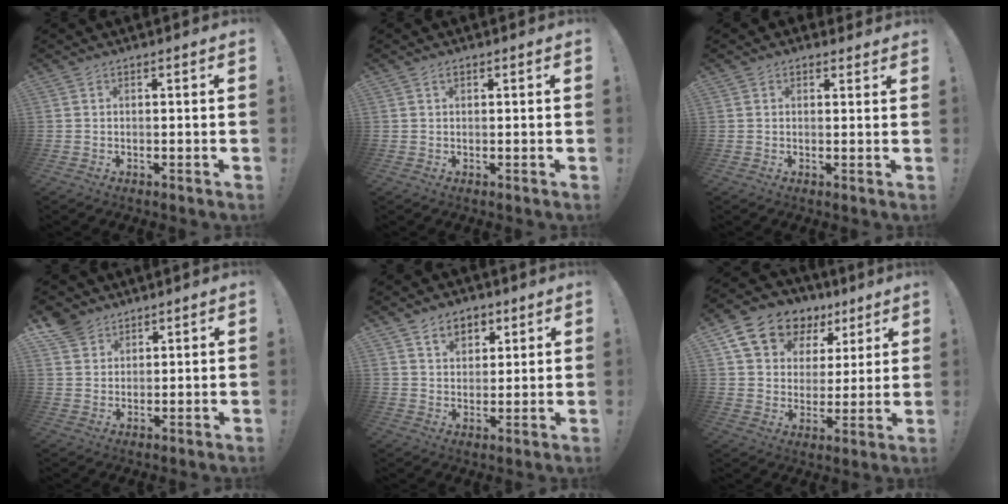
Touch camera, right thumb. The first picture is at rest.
{"total": 0.6, "force": [0.3, 0.4, 0.3], "torque": [-0.006, 0.001, 0.006]}
{"total": 1.7, "force": [1.1, 1.3, 0.1], "torque": [0.012, -0.003, 0.017]}
{"total": 5.9, "force": [4.7, 3.4, 0.9], "torque": [-0.018, -0.032, 0.091]}
{"total": 7.3, "force": [4.2, 5.5, 2.3], "torque": [-0.029, -0.027, 0.079]}
{"total": 15.5, "force": [9.6, 10.3, 6.3], "torque": [-0.104, -0.055, 0.183]}